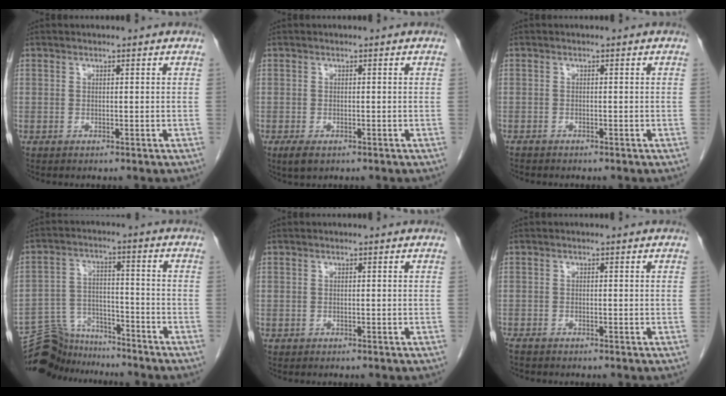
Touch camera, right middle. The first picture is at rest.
{"total": 2.2, "force": [-1.2, 1.0, 1.5], "torque": [-0.032, -0.003, -0.015]}
{"total": 1.0, "force": [-0.9, 0.3, 0.3], "torque": [-0.010, -0.001, -0.016]}
{"total": 10.0, "force": [-9.7, 2.8, 0.0], "torque": [-0.007, 0.032, -0.172]}
{"total": 0.0}
{"total": 1.7, "force": [-1.5, 0.3, 0.7], "torque": [-0.018, -0.005, -0.023]}